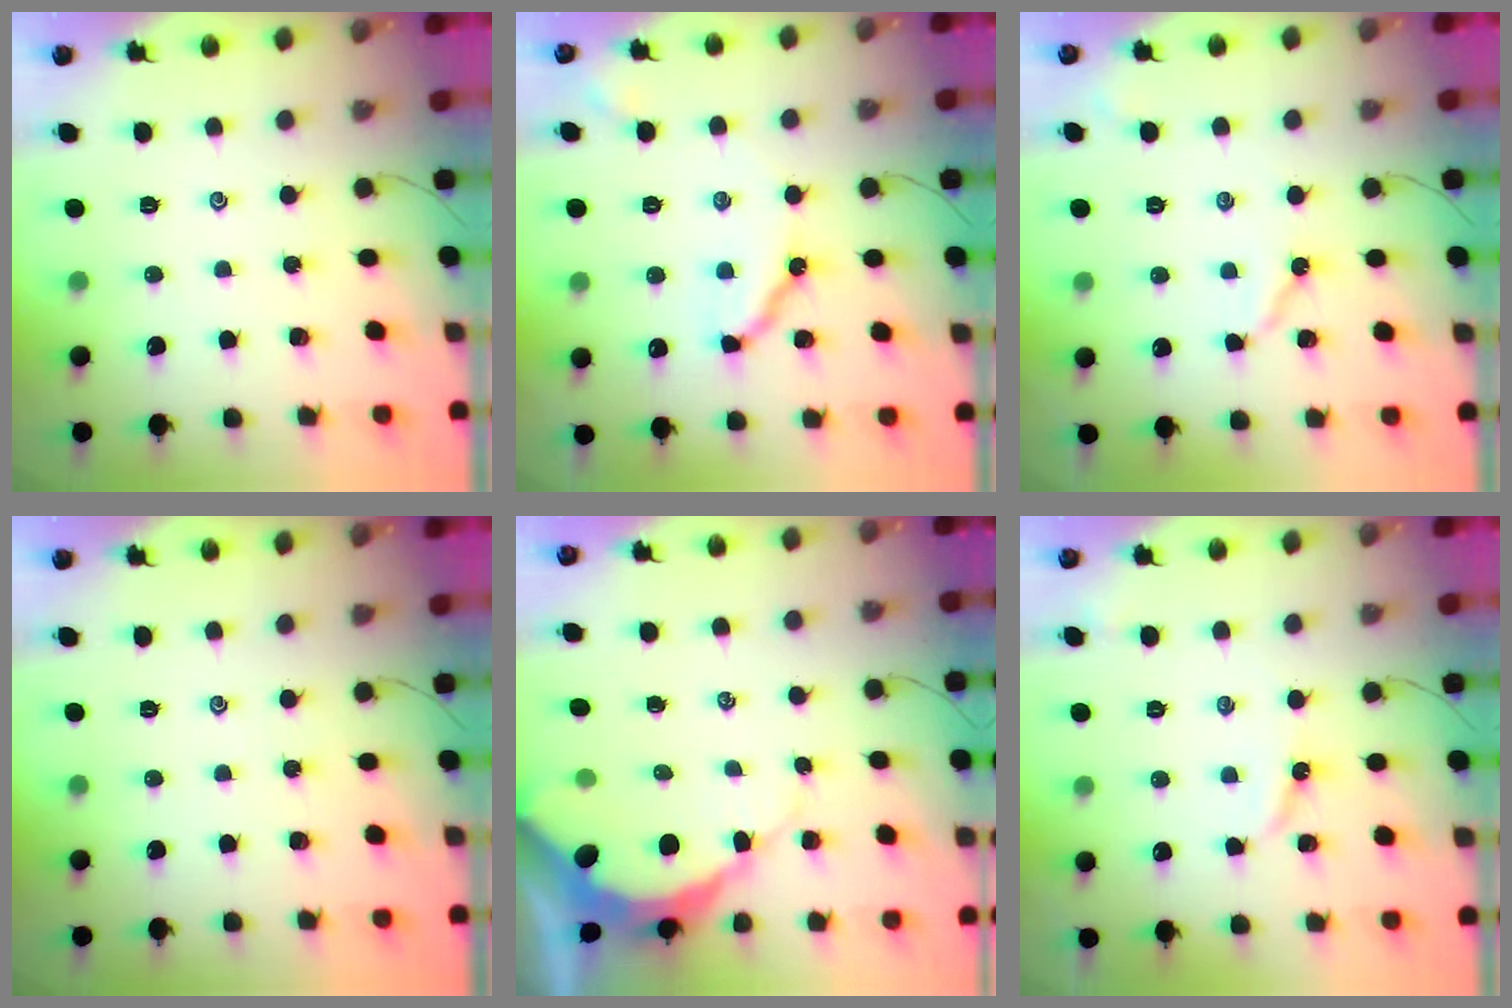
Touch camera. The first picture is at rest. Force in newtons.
{"total": 9.4, "press": 9.3, "slide": 1.0}
{"total": 3.8, "press": 3.8, "slide": 0.1}
{"total": 0.0}
{"total": 8.7, "press": 8.6, "slide": 0.7}
{"total": 3.3, "press": 3.3, "slide": 0.3}